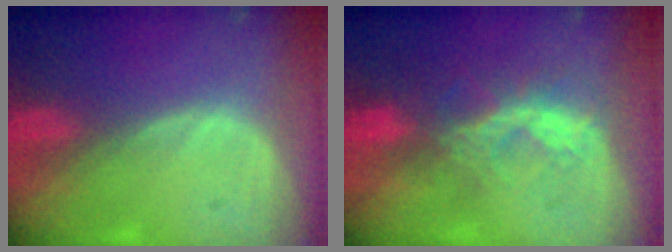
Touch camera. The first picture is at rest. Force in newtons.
{"total": 6.5, "press": 5.9, "slide": 2.7}